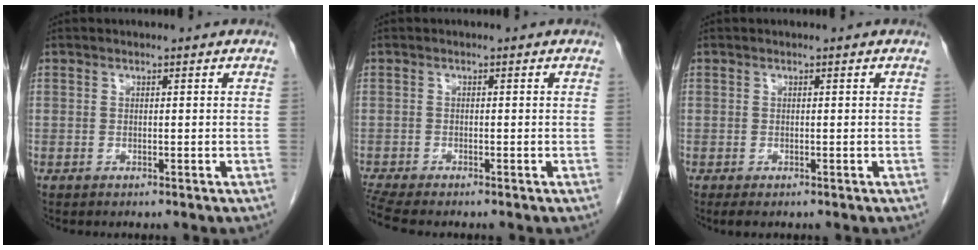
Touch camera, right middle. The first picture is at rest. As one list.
[{"total": 3.2, "force": [-3.0, -0.3, 1.2], "torque": [-0.033, -0.016, -0.057]}, {"total": 1.2, "force": [-0.8, 0.5, 0.8], "torque": [-0.015, -0.004, -0.006]}]